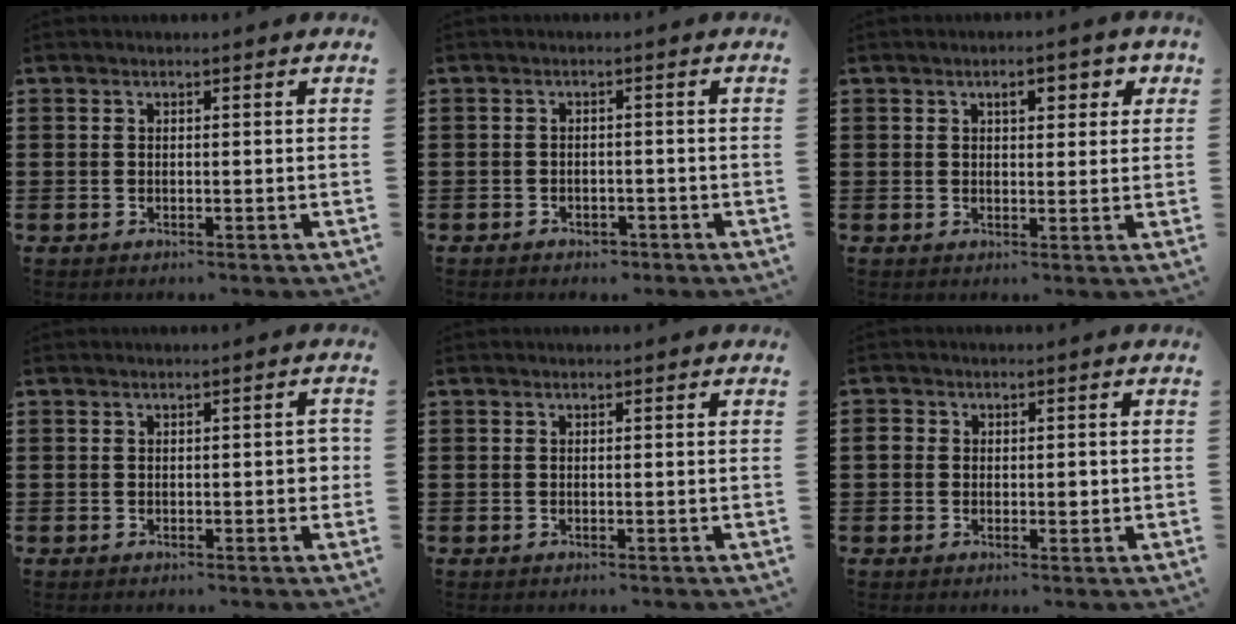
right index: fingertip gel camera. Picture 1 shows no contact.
{"total": 1.6, "force": [-1.5, 0.6, 0.1], "torque": [-0.008, 0.000, -0.033]}
{"total": 3.4, "force": [1.4, 1.5, 2.7], "torque": [-0.034, 0.001, 0.015]}
{"total": 2.1, "force": [-0.2, 0.8, 1.9], "torque": [-0.024, 0.001, -0.006]}
{"total": 0.0}
{"total": 2.5, "force": [0.0, 2.0, 1.6], "torque": [-0.027, 0.004, -0.003]}